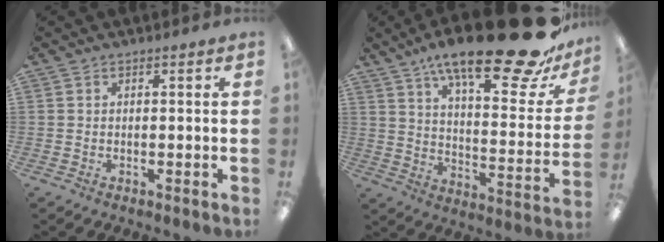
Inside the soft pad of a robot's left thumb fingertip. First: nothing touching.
{"total": 24.8, "force": [17.6, 6.2, 16.4], "torque": [-0.245, -0.122, 0.281]}